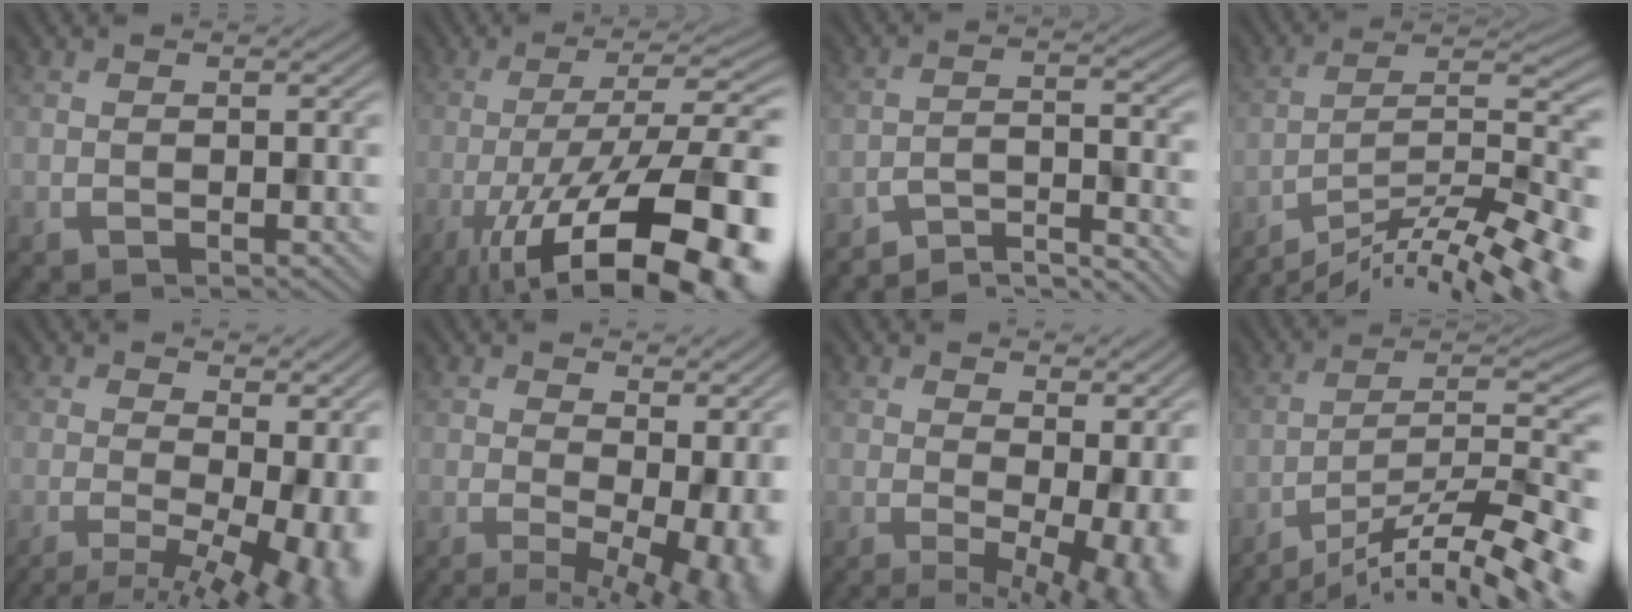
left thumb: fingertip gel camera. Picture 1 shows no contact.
{"total": 17.7, "force": [-9.5, 5.9, 13.7], "torque": [-0.189, -0.010, -0.149]}
{"total": 5.8, "force": [-5.8, 0.1, 0.1], "torque": [0.002, 0.011, -0.098]}
{"total": 13.8, "force": [-11.6, 1.8, 7.2], "torque": [-0.105, 0.006, -0.188]}
{"total": 9.9, "force": [-0.9, 4.3, 8.9], "torque": [-0.101, -0.004, 0.011]}
{"total": 9.7, "force": [0.1, 4.5, 8.6], "torque": [-0.091, 0.000, 0.031]}
{"total": 8.5, "force": [0.5, 3.6, 7.6], "torque": [-0.082, 0.003, 0.034]}
{"total": 14.2, "force": [-11.3, 3.1, 8.0], "torque": [-0.128, -0.009, -0.180]}